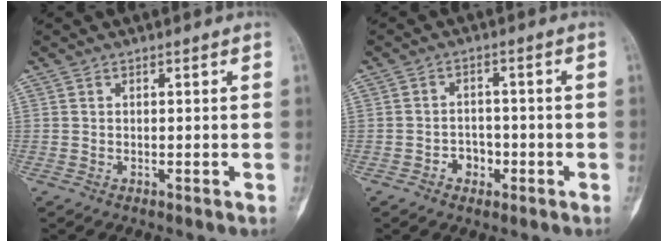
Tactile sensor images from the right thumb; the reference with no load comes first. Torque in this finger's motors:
{"motor_torque": [0.96, 0.42, 0.36, -0.48, 0.00]}